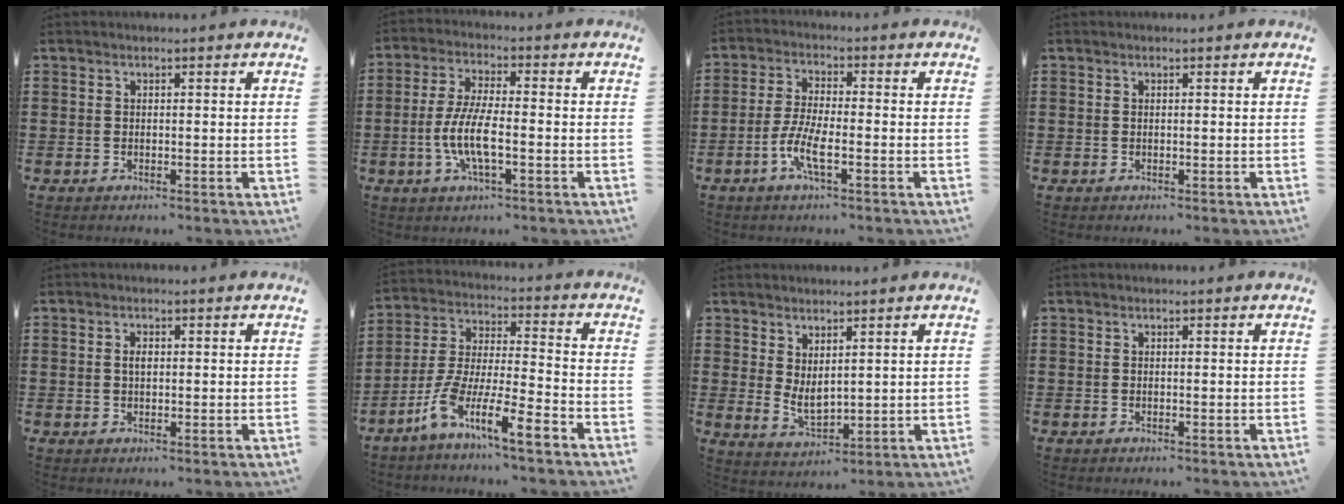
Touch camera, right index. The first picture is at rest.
{"total": 7.3, "force": [-2.2, 1.9, 6.7], "torque": [-0.153, -0.013, -0.050]}
{"total": 5.6, "force": [-2.5, 1.2, 4.9], "torque": [-0.114, -0.011, -0.055]}
{"total": 0.0}
{"total": 1.5, "force": [0.2, 0.7, 1.2], "torque": [-0.026, 0.005, 0.002]}
{"total": 10.0, "force": [-7.2, 0.8, 6.8], "torque": [-0.155, -0.014, -0.148]}
{"total": 3.1, "force": [1.5, 1.7, 2.2], "torque": [-0.046, 0.001, 0.030]}
{"total": 0.0}